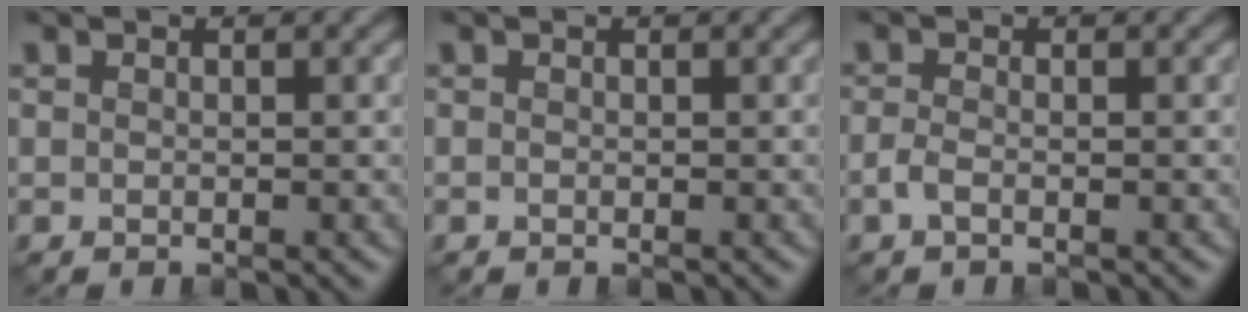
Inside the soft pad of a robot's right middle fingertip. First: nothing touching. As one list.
[{"total": 0.0}, {"total": 1.4, "force": [-1.0, 0.4, 0.9], "torque": [-0.023, -0.003, -0.025]}]